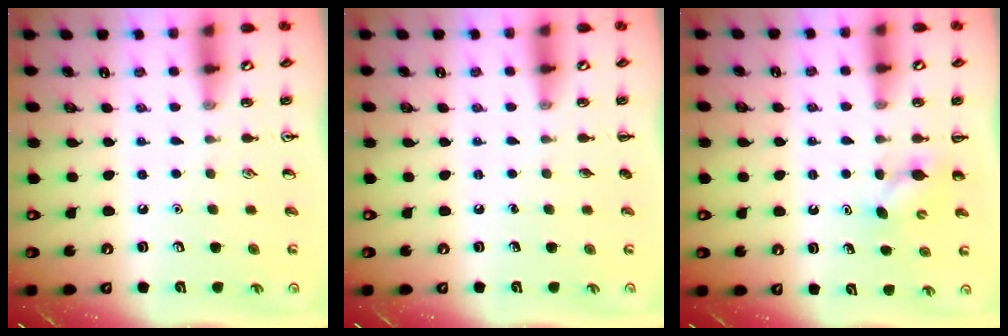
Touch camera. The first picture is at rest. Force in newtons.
{"total": 0.0}
{"total": 4.3, "press": 4.1, "slide": 1.3}